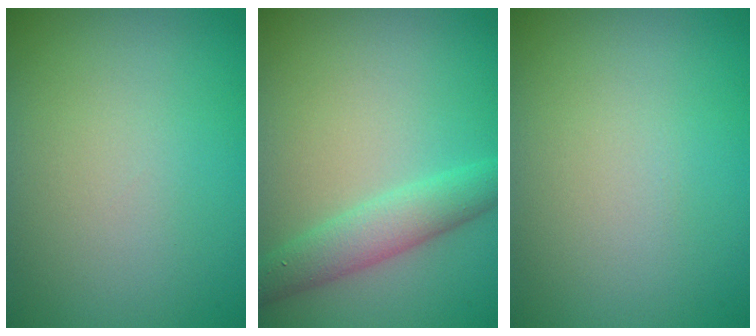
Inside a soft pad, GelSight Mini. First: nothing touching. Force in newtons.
{"total": 3.2, "press": 3.2, "slide": 0.1}
{"total": 0.0}